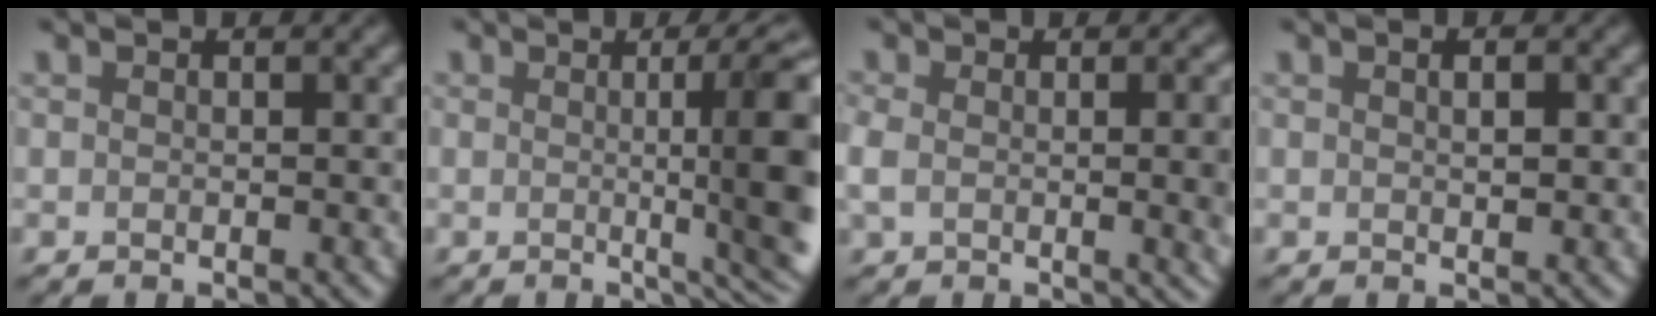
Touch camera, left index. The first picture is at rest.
{"total": 10.4, "force": [-0.2, 2.6, 10.1], "torque": [-0.096, 0.008, -0.005]}
{"total": 6.2, "force": [-0.4, 3.0, 5.4], "torque": [-0.079, -0.014, 0.006]}
{"total": 1.1, "force": [0.0, 0.6, 0.9], "torque": [-0.007, -0.007, 0.008]}